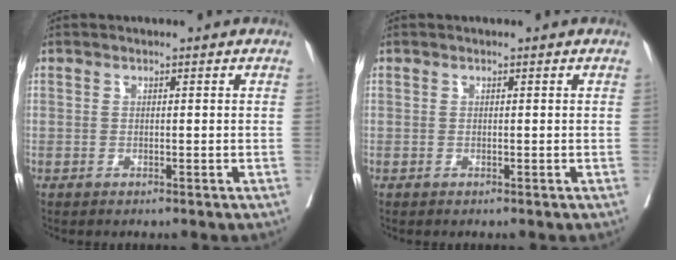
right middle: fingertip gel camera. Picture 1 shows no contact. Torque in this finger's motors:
{"motor_torque": [0.01, -0.01, 0.00, 0.00]}